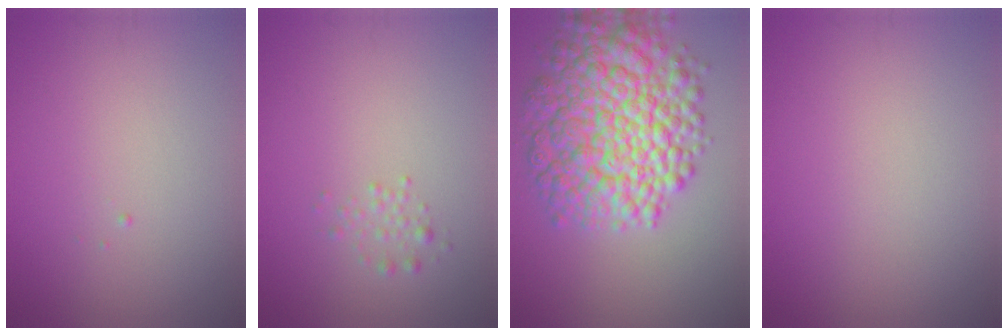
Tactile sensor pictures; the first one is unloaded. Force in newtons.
{"total": 1.0, "press": 1.0, "slide": 0.0}
{"total": 10.4, "press": 10.3, "slide": 0.3}
{"total": 0.0}